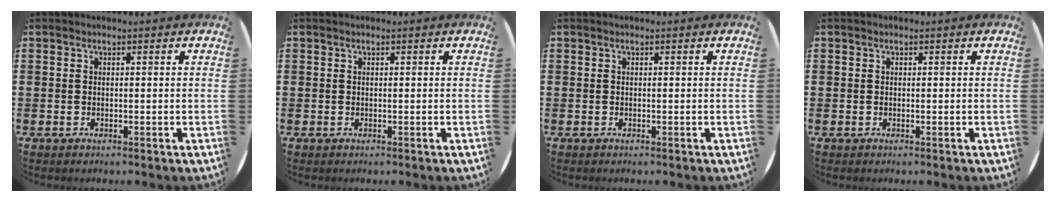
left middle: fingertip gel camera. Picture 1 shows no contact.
{"total": 0.0}
{"total": 0.0}
{"total": 0.0}